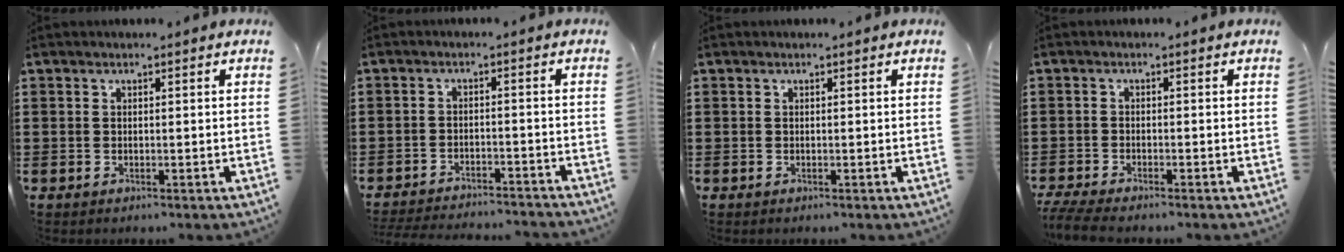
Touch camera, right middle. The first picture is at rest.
{"total": 3.5, "force": [-3.5, 0.1, 0.3], "torque": [-0.007, 0.000, -0.074]}
{"total": 0.0}
{"total": 2.6, "force": [-2.4, 0.1, 1.0], "torque": [-0.032, -0.007, -0.052]}